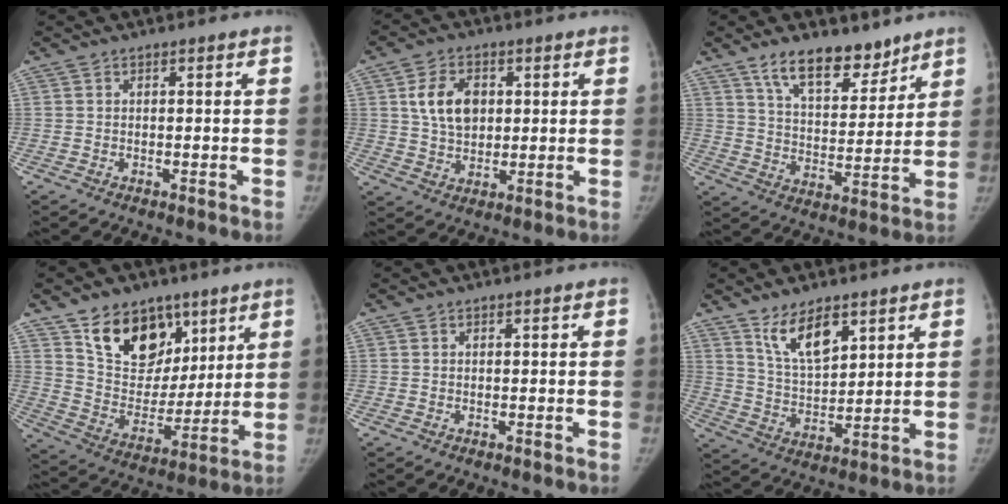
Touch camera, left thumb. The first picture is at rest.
{"total": 9.0, "force": [2.2, 6.2, 6.0], "torque": [-0.085, -0.009, 0.042]}
{"total": 12.9, "force": [9.4, 5.8, 6.7], "torque": [-0.074, -0.066, 0.163]}
{"total": 17.1, "force": [10.3, 11.2, 7.8], "torque": [-0.078, -0.058, 0.188]}
{"total": 0.0}
{"total": 9.9, "force": [6.2, 4.4, 6.4], "torque": [-0.093, -0.041, 0.122]}